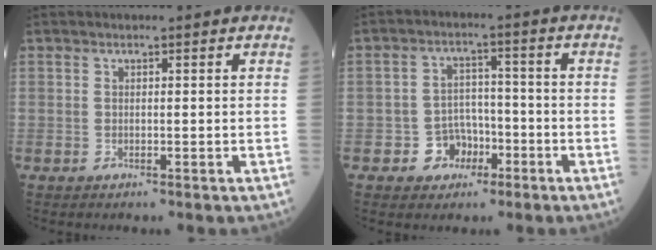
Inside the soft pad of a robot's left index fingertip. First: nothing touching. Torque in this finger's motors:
{"motor_torque": [0.56, 0.06, 0.19, 0.01]}